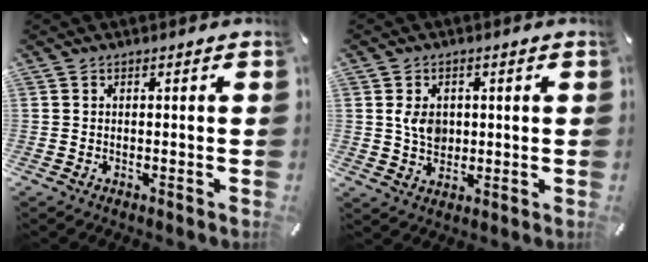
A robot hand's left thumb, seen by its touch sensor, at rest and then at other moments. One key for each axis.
{"total": 5.1, "fx": 0.7, "fy": 4.2, "fz": 2.8, "tx": -0.050, "ty": 0.000, "tz": 0.009}